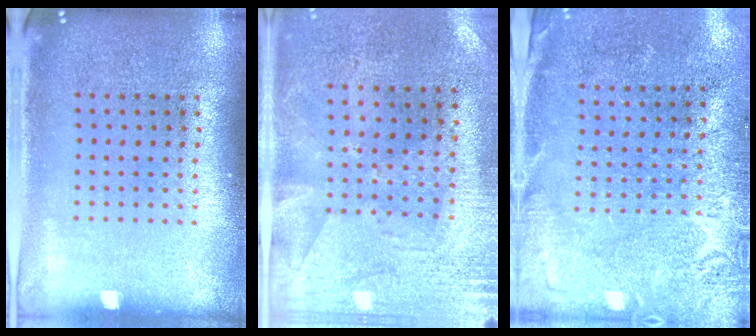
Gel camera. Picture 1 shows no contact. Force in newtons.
{"total": 2.8, "press": 2.2, "slide": 1.6}
{"total": 2.7, "press": 2.6, "slide": 0.9}